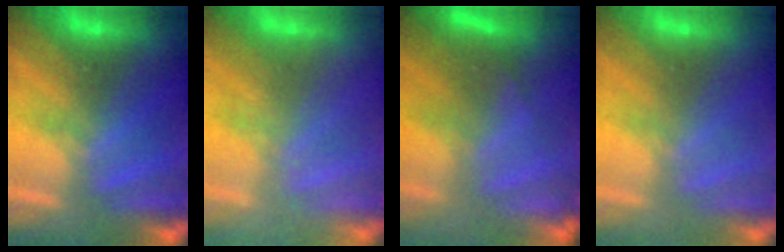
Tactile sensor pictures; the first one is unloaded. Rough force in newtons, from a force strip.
{"total": 2.2}
{"total": 9.4}
{"total": 3.0}